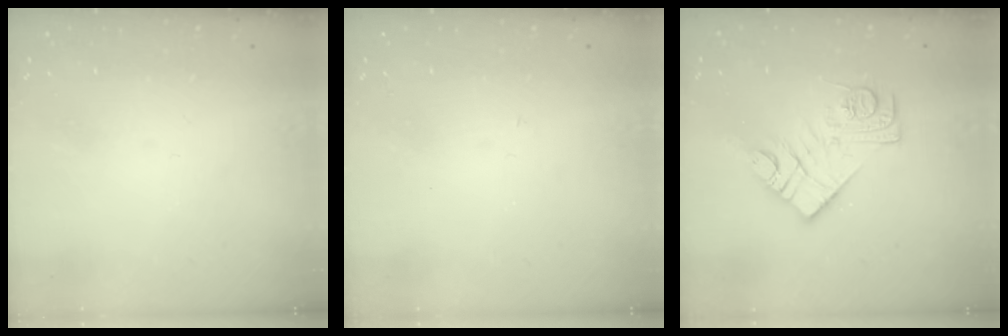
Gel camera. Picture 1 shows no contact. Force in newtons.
{"total": 2.7, "press": 2.7, "slide": 0.3}
{"total": 12.6, "press": 12.6, "slide": 0.8}